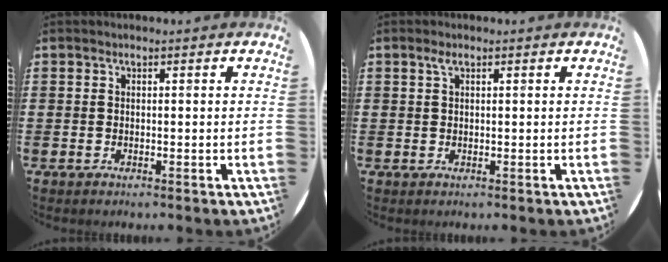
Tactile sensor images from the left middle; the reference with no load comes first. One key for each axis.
{"total": 1.0, "fx": 0.6, "fy": 0.4, "fz": 0.8, "tx": -0.016, "ty": 0.003, "tz": 0.009}